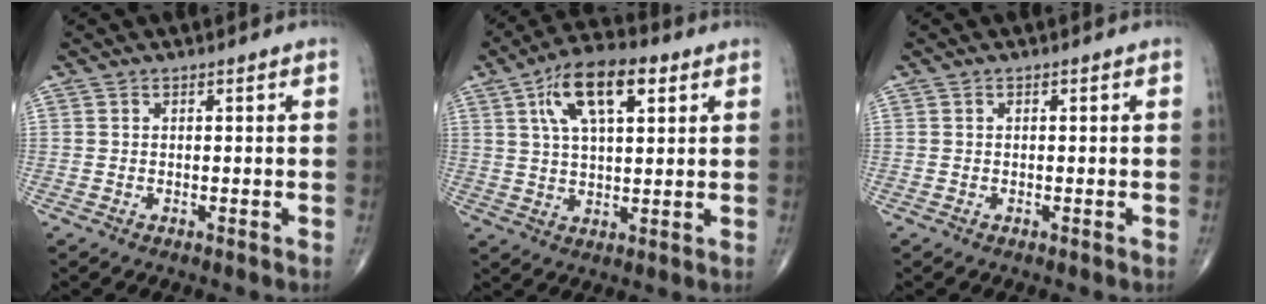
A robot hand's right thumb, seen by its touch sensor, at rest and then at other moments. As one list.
[{"total": 13.3, "force": [5.4, 5.9, 10.6], "torque": [-0.174, 0.004, 0.088]}, {"total": 0.0}]